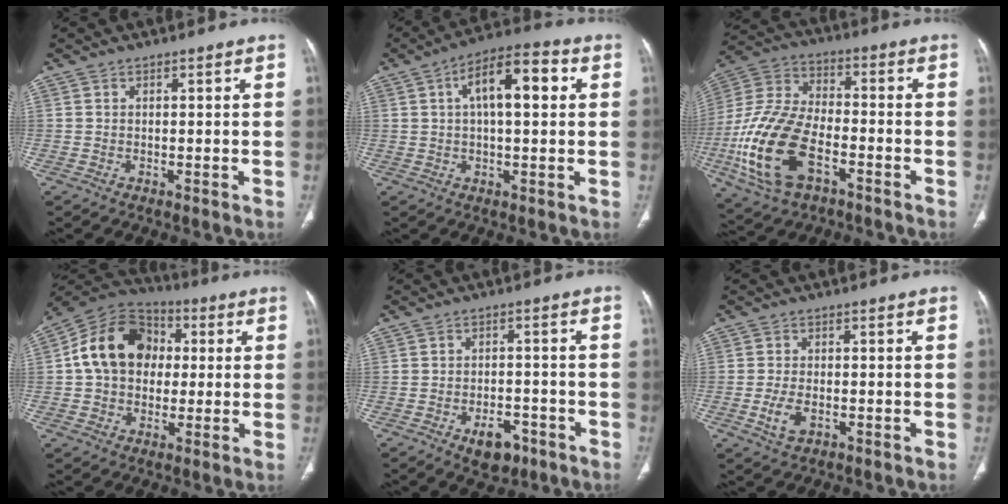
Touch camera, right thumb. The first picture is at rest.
{"total": 11.7, "force": [2.8, 4.7, 10.3], "torque": [-0.158, 0.023, 0.038]}
{"total": 19.7, "force": [-7.1, 10.6, 15.0], "torque": [-0.320, 0.023, -0.130]}
{"total": 15.9, "force": [1.7, 12.4, 9.9], "torque": [-0.147, 0.028, 0.020]}
{"total": 6.3, "force": [-3.6, 3.7, 3.7], "torque": [-0.037, 0.022, -0.048]}
{"total": 4.2, "force": [-1.4, 2.3, 3.2], "torque": [-0.069, 0.002, -0.021]}